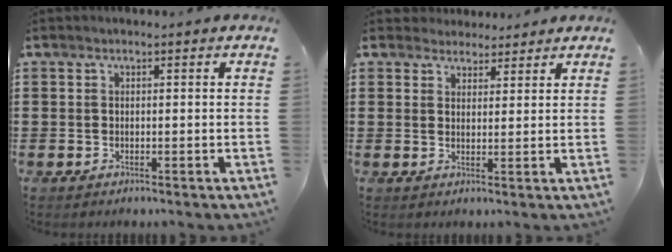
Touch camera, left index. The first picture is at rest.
{"total": 2.8, "force": [2.5, 1.3, -0.1], "torque": [-0.007, 0.005, 0.049]}